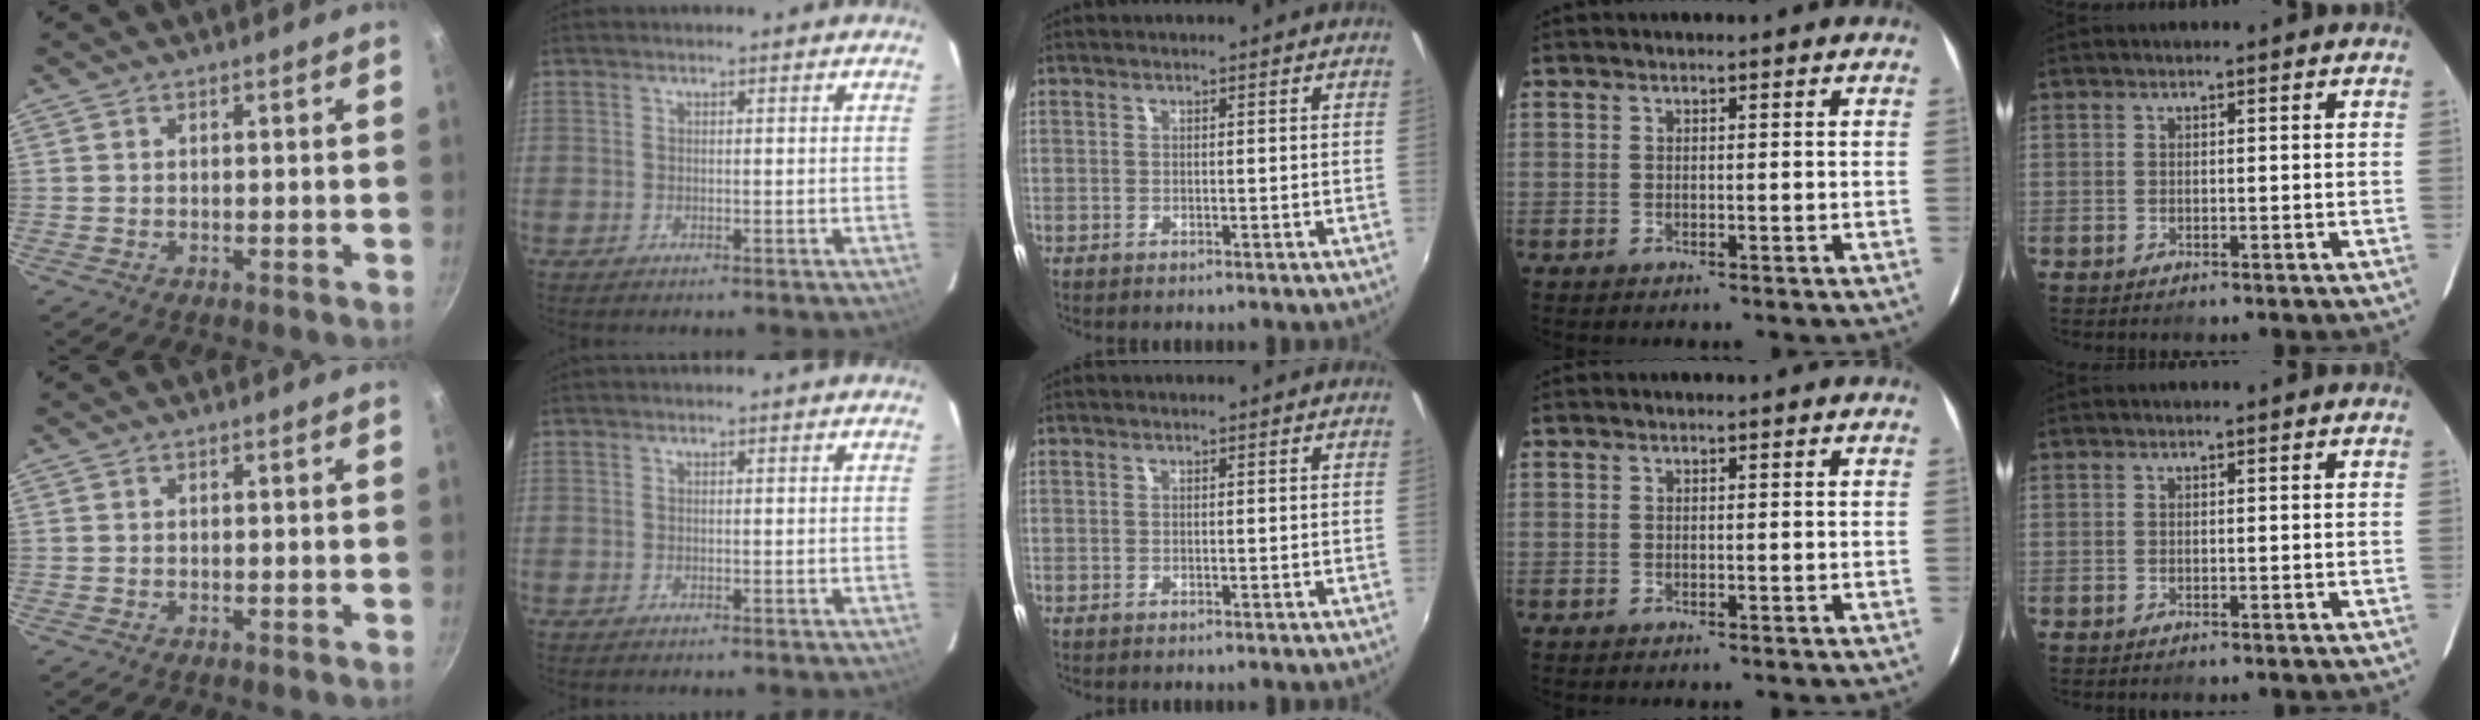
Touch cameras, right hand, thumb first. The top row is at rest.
{}